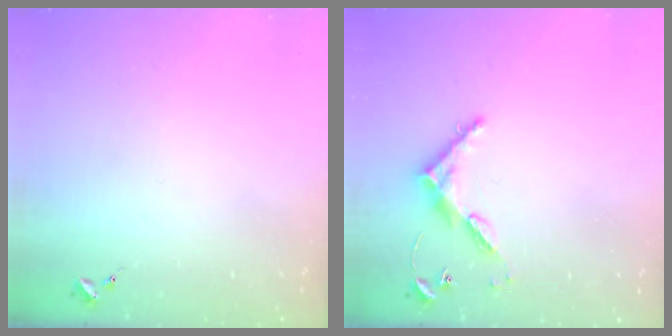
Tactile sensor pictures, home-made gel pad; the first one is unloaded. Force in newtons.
{"total": 6.8, "press": 6.8, "slide": 0.5}